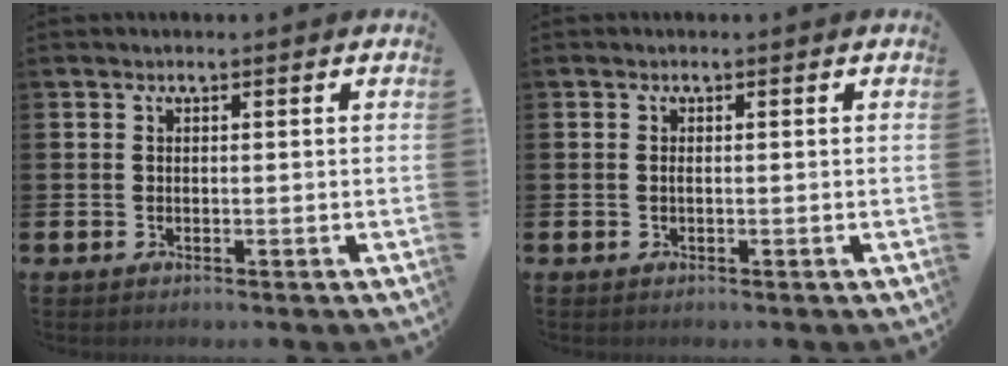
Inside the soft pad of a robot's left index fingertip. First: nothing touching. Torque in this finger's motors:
{"motor_torque": [0.22, -0.07, 0.02, 0.00]}